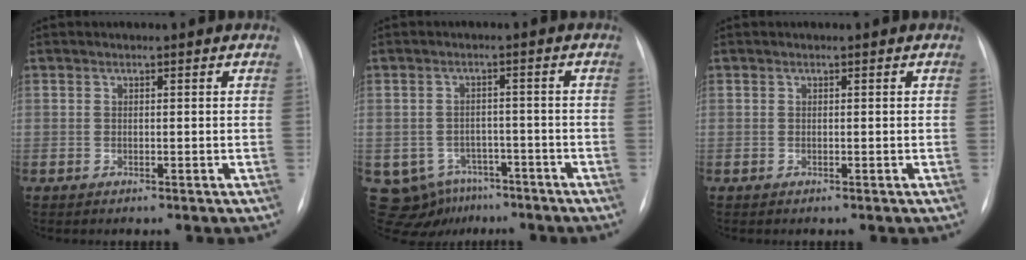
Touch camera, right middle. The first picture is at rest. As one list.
[{"total": 9.2, "force": [-5.9, 6.8, 1.9], "torque": [-0.046, 0.013, -0.071]}, {"total": 0.0}]